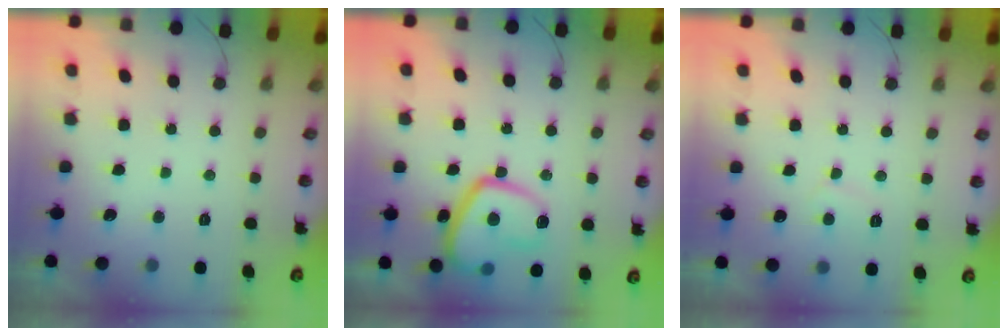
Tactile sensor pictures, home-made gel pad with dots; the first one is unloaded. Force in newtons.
{"total": 16.7, "press": 16.6, "slide": 2.0}
{"total": 4.8, "press": 4.7, "slide": 0.4}